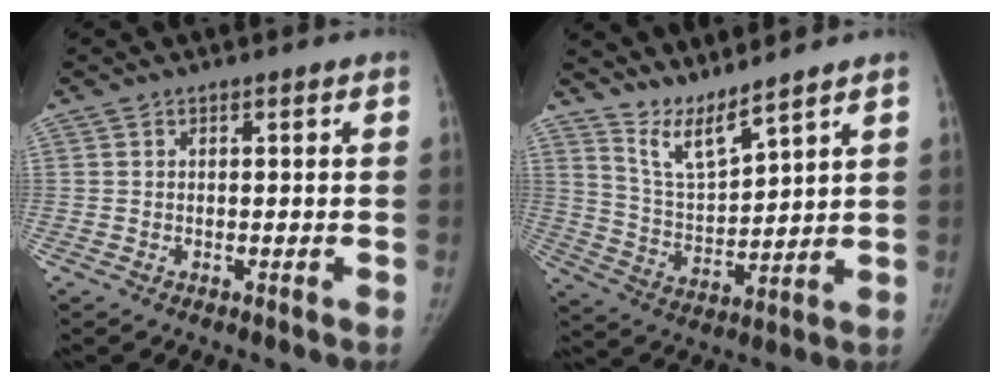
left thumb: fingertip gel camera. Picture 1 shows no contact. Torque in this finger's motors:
{"motor_torque": [0.85, -0.06, 0.07, 0.01, 0.02]}